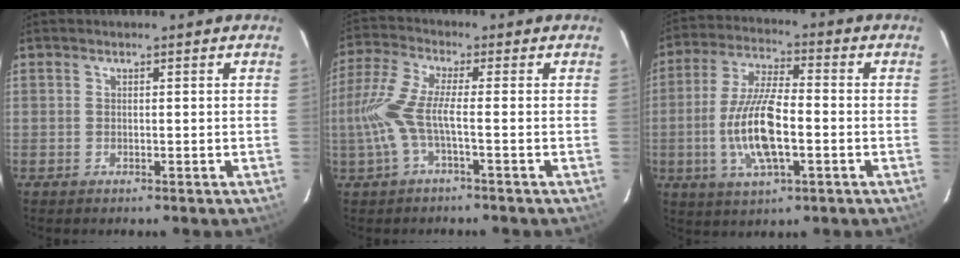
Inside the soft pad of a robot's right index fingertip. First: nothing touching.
{"total": 7.8, "force": [-2.1, 0.8, 7.5], "torque": [-0.181, 0.001, -0.039]}
{"total": 13.3, "force": [-2.9, 4.3, 12.2], "torque": [-0.252, -0.003, -0.055]}